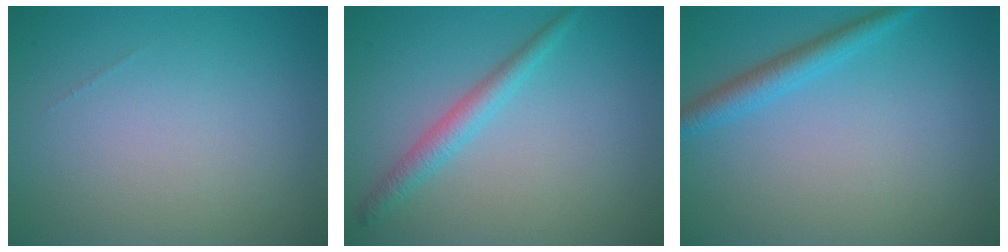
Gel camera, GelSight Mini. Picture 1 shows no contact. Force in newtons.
{"total": 2.2, "press": 2.2, "slide": 0.1}
{"total": 2.5, "press": 2.5, "slide": 0.1}